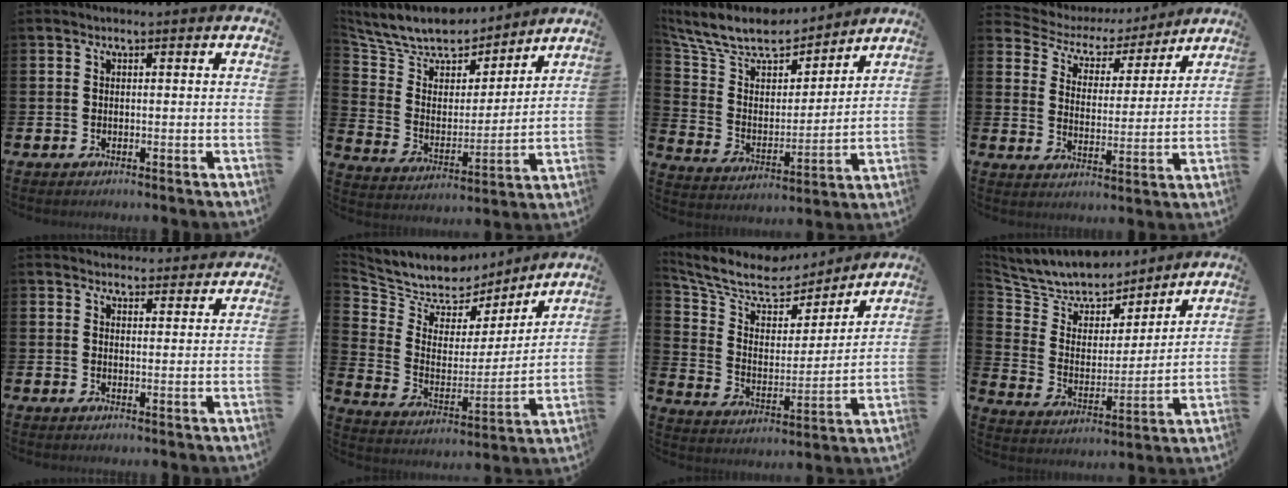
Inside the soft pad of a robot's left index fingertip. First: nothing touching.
{"total": 10.0, "force": [9.3, 3.3, 1.8], "torque": [-0.086, -0.066, 0.167]}
{"total": 11.3, "force": [10.3, 3.5, 3.1], "torque": [-0.103, -0.072, 0.179]}
{"total": 5.1, "force": [4.4, 2.5, 0.7], "torque": [-0.049, -0.033, 0.070]}
{"total": 3.2, "force": [3.0, 0.8, -0.2], "torque": [0.006, -0.019, 0.054]}
{"total": 8.3, "force": [7.6, 3.4, 0.2], "torque": [-0.060, -0.059, 0.135]}
{"total": 8.7, "force": [7.3, 4.0, 2.5], "torque": [-0.096, -0.047, 0.128]}
{"total": 8.6, "force": [8.1, 2.9, 0.7], "torque": [-0.071, -0.061, 0.146]}